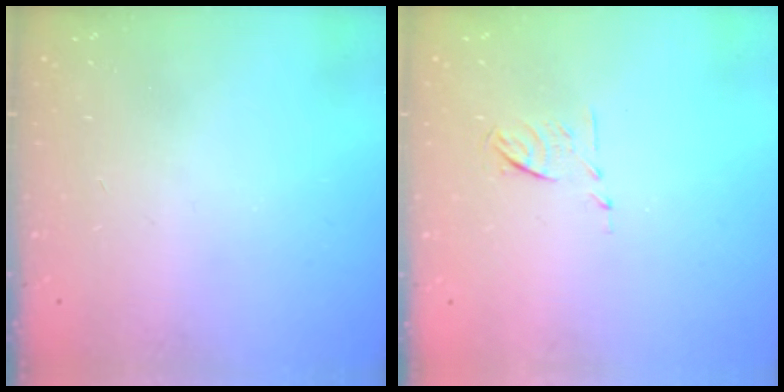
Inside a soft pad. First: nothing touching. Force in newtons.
{"total": 5.5, "press": 5.4, "slide": 1.1}